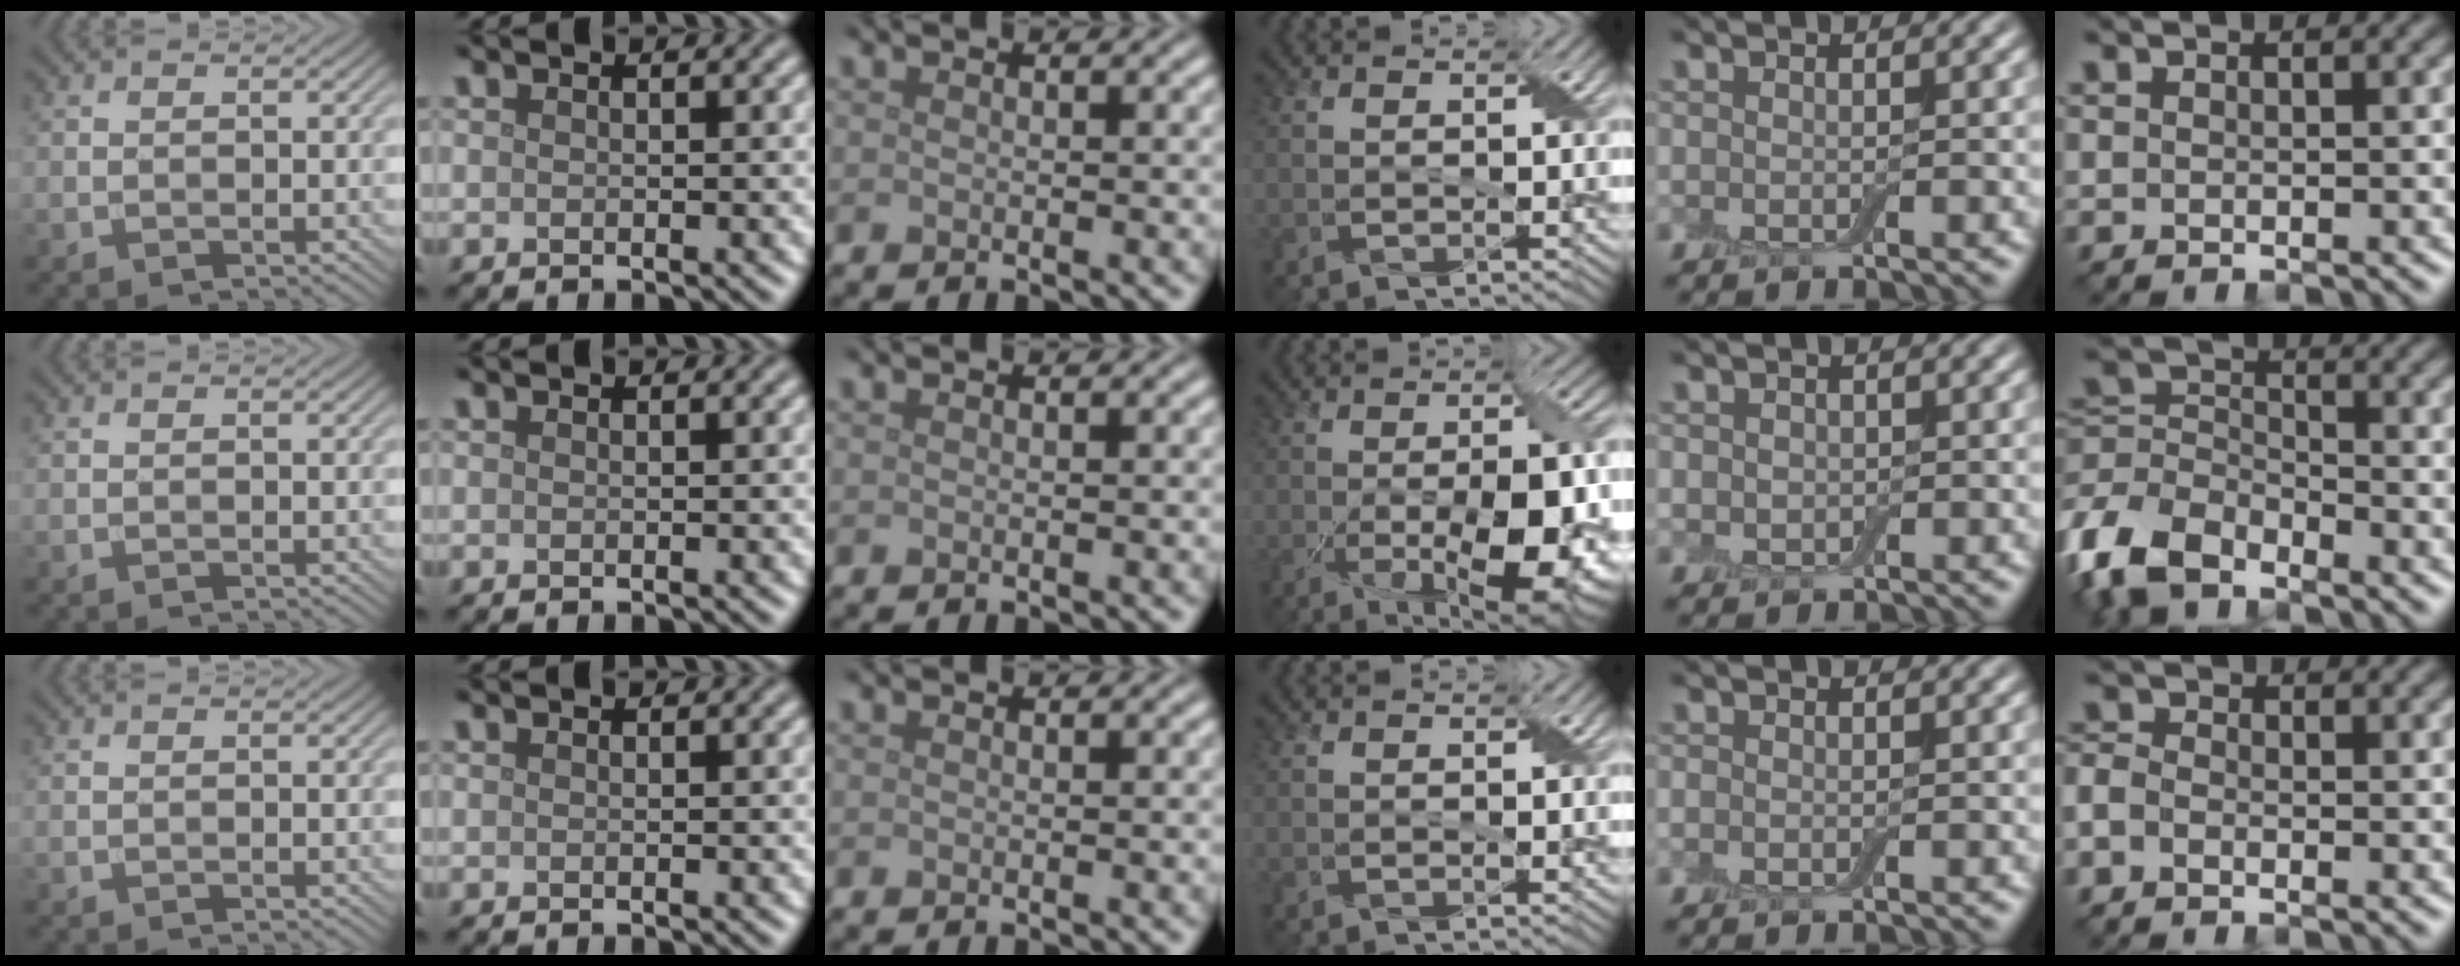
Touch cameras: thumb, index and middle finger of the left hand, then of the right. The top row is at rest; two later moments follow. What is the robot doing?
{"motion": "fold", "object": "cloth"}